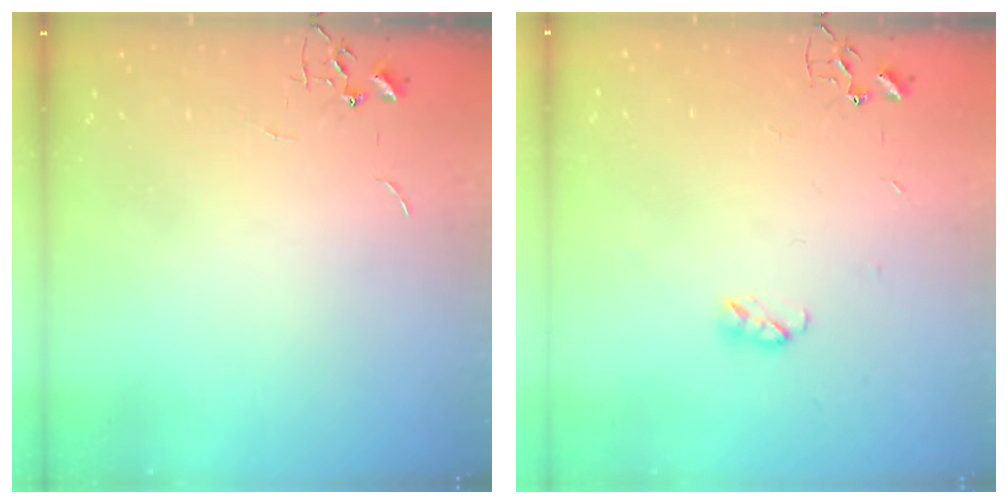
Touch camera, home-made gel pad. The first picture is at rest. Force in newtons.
{"total": 4.1, "press": 4.0, "slide": 0.6}